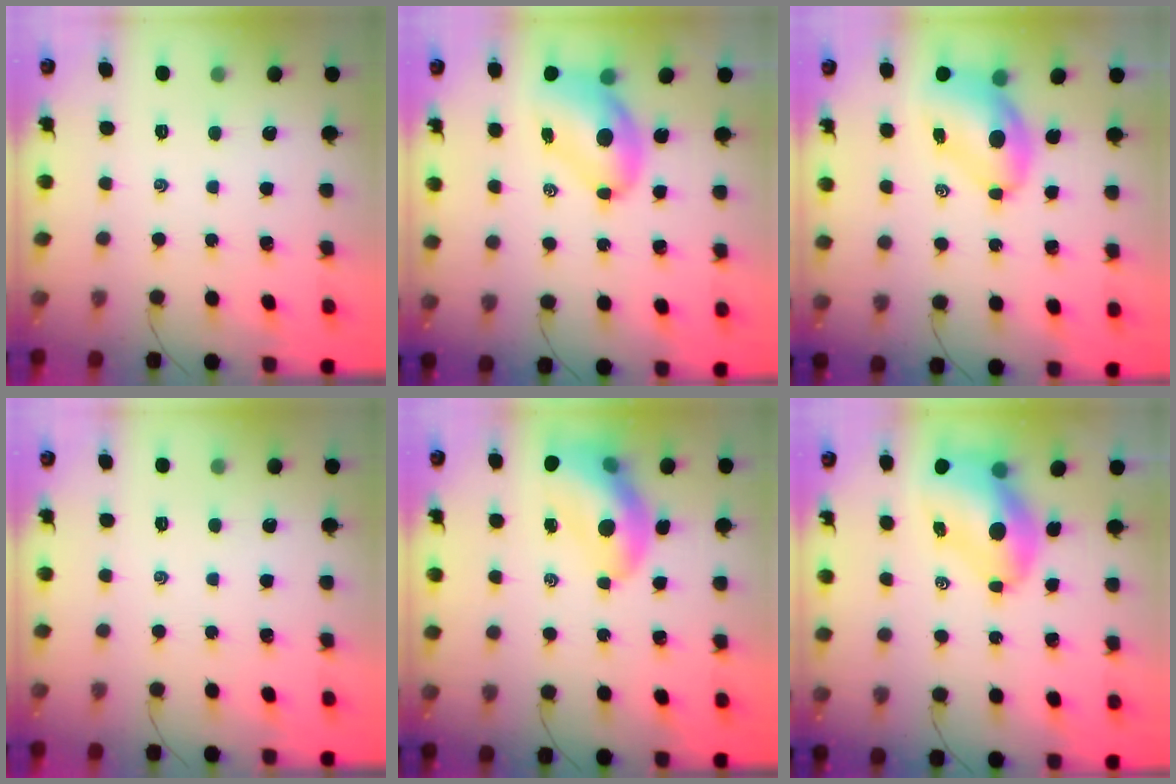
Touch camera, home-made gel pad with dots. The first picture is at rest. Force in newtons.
{"total": 8.6, "press": 8.5, "slide": 1.6}
{"total": 8.3, "press": 7.8, "slide": 2.6}
{"total": 0.0}
{"total": 13.7, "press": 13.2, "slide": 3.8}
{"total": 9.9, "press": 9.4, "slide": 3.0}